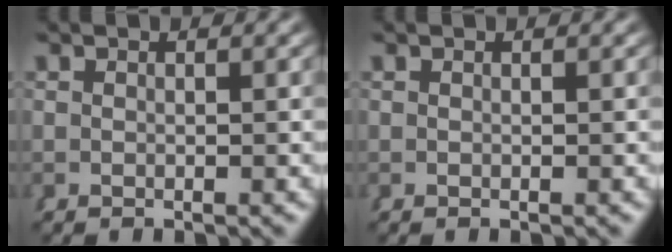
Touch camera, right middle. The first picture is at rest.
{"total": 0.0}